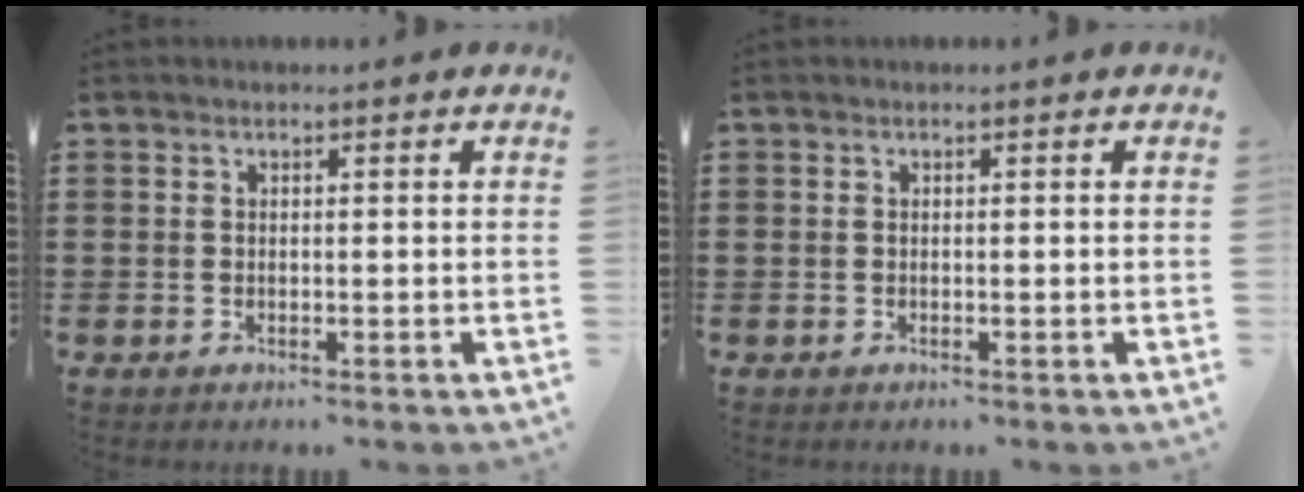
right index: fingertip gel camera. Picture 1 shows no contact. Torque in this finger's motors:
{"motor_torque": [0.01, 0.00, 0.00, 0.00]}